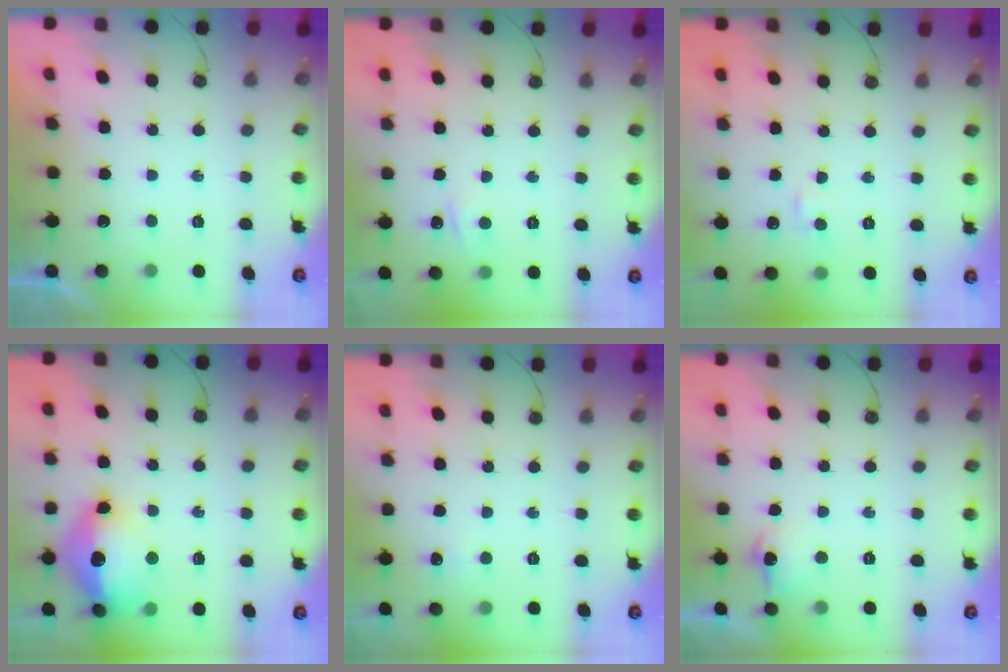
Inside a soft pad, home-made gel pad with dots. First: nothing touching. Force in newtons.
{"total": 5.4, "press": 5.4, "slide": 0.7}
{"total": 3.1, "press": 3.0, "slide": 0.4}
{"total": 16.4, "press": 16.3, "slide": 1.8}
{"total": 3.2, "press": 3.2, "slide": 0.4}
{"total": 7.3, "press": 7.2, "slide": 0.8}